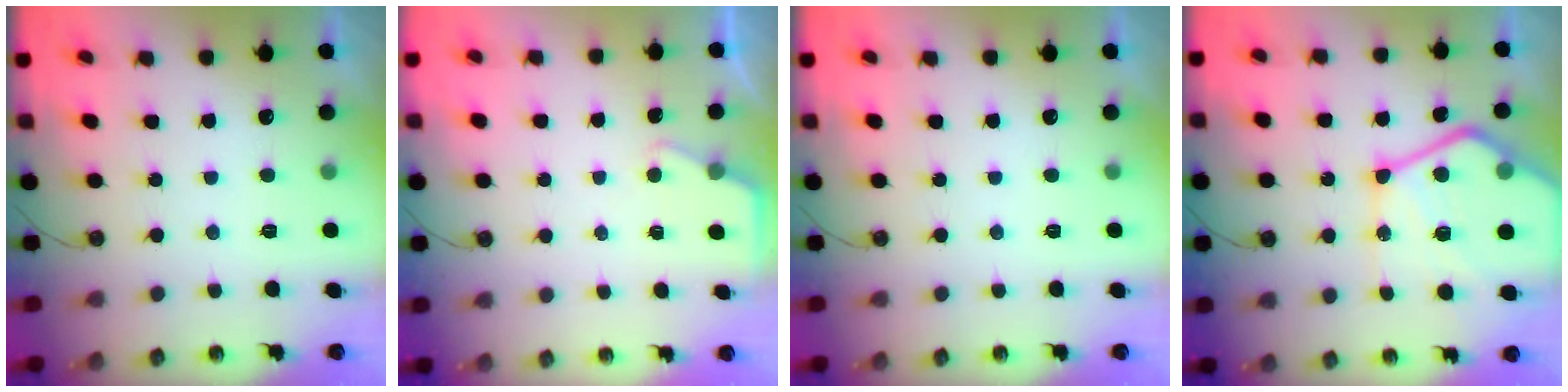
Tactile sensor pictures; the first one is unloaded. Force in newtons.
{"total": 3.1, "press": 3.0, "slide": 0.4}
{"total": 0.0}
{"total": 24.1, "press": 24.0, "slide": 2.2}